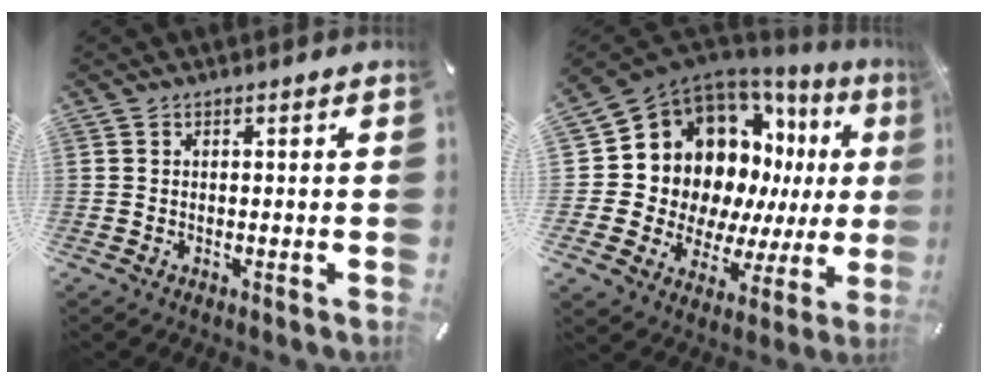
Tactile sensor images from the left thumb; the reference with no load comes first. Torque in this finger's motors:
{"motor_torque": [2.06, 2.95, 1.68, -1.08, 0.26]}